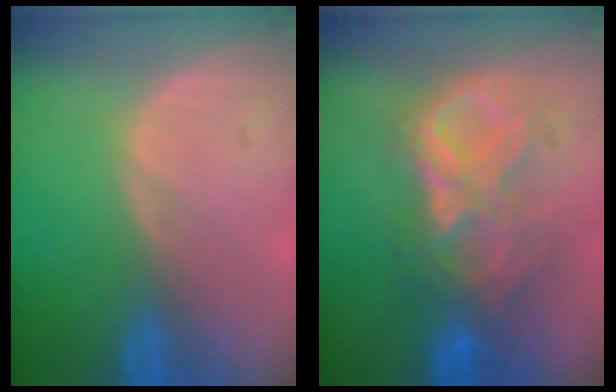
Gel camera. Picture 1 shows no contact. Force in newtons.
{"total": 8.8, "press": 7.7, "slide": 4.2}